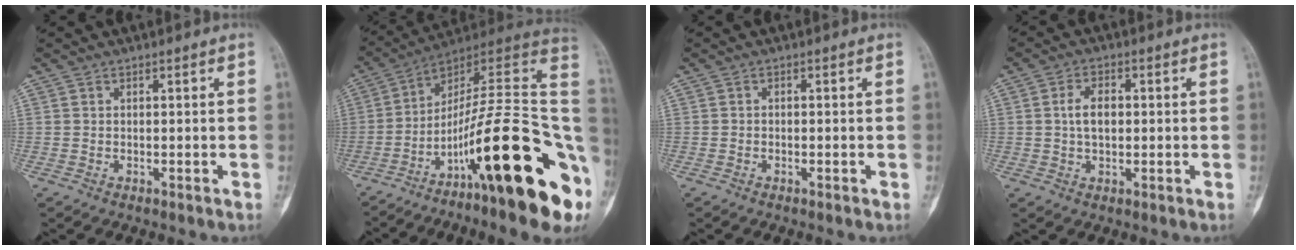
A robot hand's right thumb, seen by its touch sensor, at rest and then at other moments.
{"total": 29.9, "force": [-8.9, 7.0, 27.7], "torque": [-0.341, 0.062, -0.138]}
{"total": 0.5, "force": [-0.3, 0.2, 0.3], "torque": [-0.005, 0.001, -0.009]}
{"total": 4.9, "force": [0.4, 3.0, 3.9], "torque": [-0.070, 0.007, 0.005]}